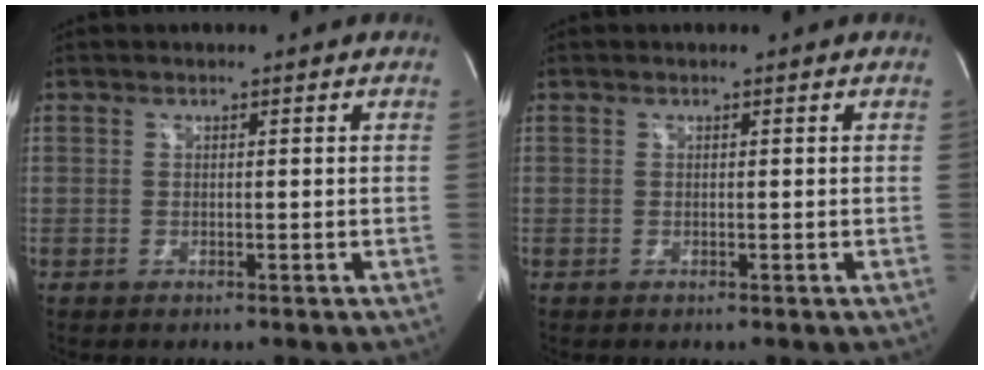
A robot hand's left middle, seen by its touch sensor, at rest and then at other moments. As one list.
[{"total": 0.0}]